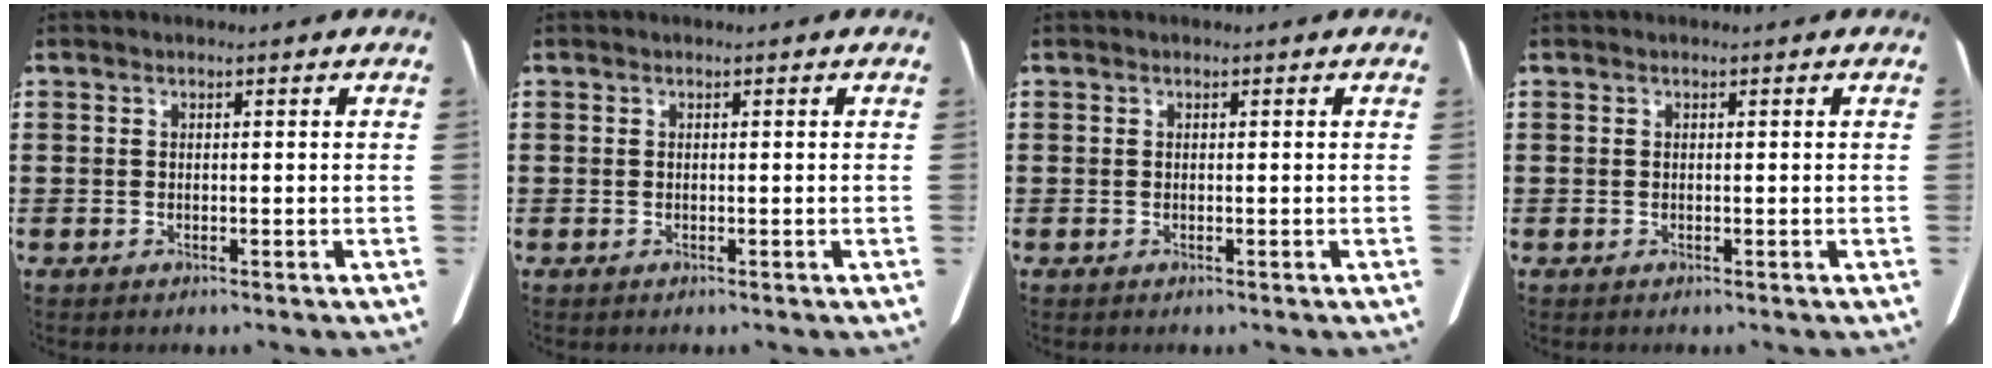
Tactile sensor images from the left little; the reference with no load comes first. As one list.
[{"total": 0.0}, {"total": 0.0}, {"total": 0.0}]